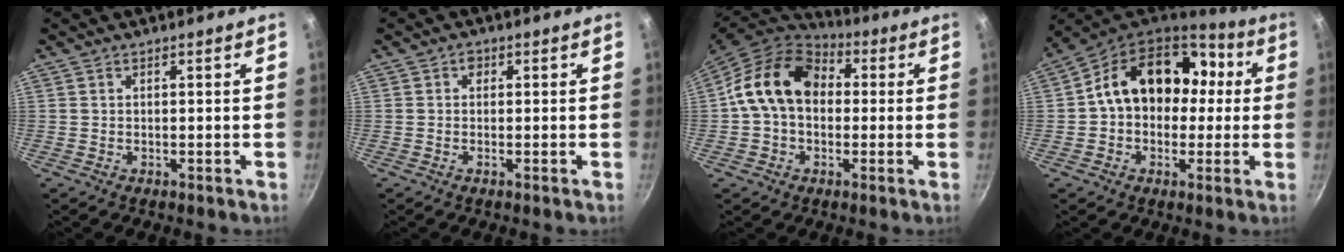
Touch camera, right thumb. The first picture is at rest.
{"total": 1.3, "force": [0.1, 1.1, 0.7], "torque": [-0.009, 0.004, -0.003]}
{"total": 15.0, "force": [1.4, 11.5, 9.6], "torque": [-0.138, 0.033, 0.008]}
{"total": 18.7, "force": [2.5, 14.2, 11.9], "torque": [-0.140, 0.051, 0.028]}